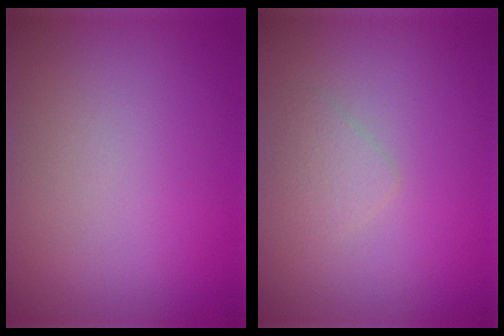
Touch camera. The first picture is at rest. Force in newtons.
{"total": 1.3, "press": 1.3, "slide": 0.1}